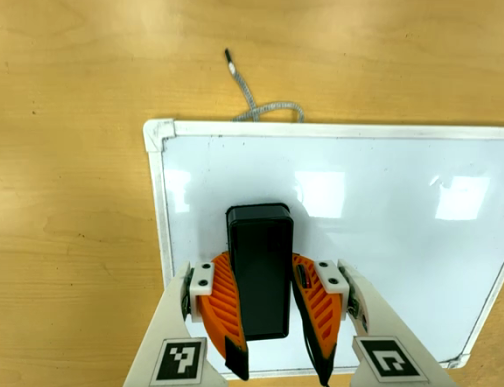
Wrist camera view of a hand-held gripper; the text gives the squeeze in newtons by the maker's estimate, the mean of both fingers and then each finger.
{"total": 12.4, "left": 11.8, "right": 13.1}